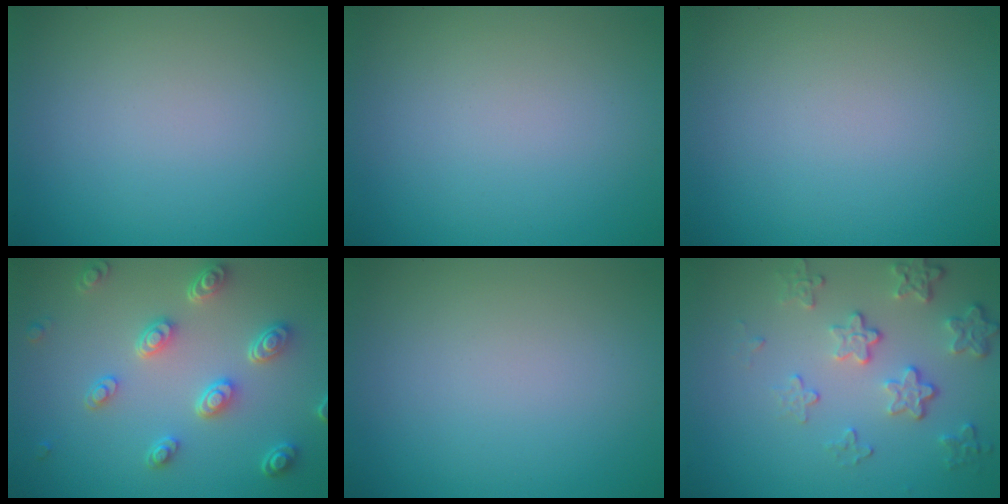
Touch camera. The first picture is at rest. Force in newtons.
{"total": 0.0}
{"total": 0.0}
{"total": 4.6, "press": 3.7, "slide": 2.8}
{"total": 0.0}
{"total": 4.2, "press": 3.2, "slide": 2.8}